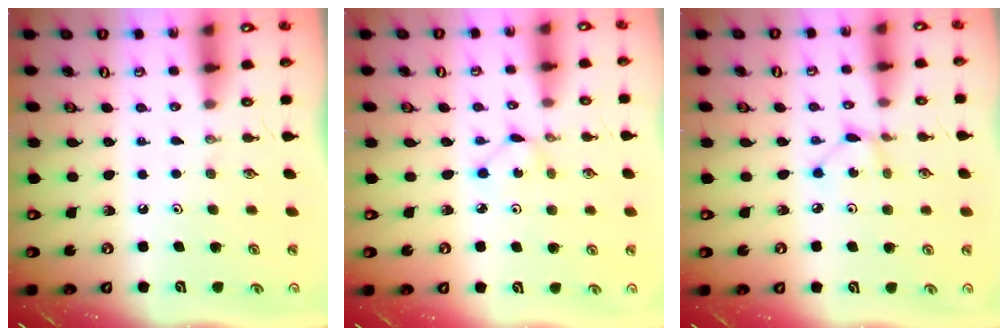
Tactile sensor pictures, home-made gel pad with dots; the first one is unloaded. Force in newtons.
{"total": 1.8, "press": 1.8, "slide": 0.3}
{"total": 2.3, "press": 2.3, "slide": 0.1}